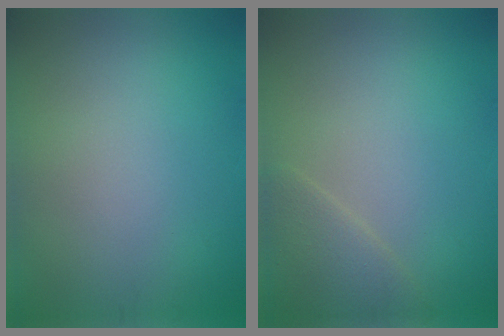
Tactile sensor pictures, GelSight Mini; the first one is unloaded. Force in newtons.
{"total": 2.5, "press": 2.5, "slide": 0.2}